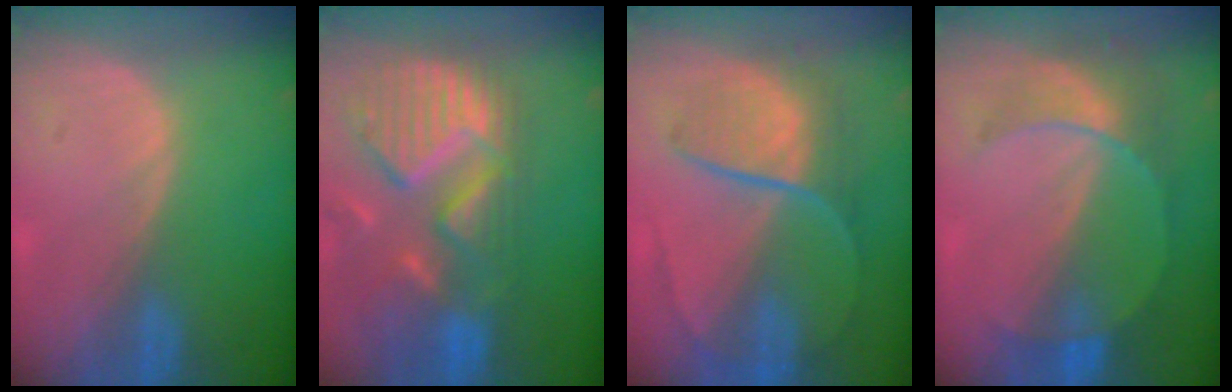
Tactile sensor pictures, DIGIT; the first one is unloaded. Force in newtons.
{"total": 13.5, "press": 11.4, "slide": 7.2}
{"total": 8.7, "press": 7.5, "slide": 4.5}
{"total": 7.6, "press": 6.7, "slide": 3.6}